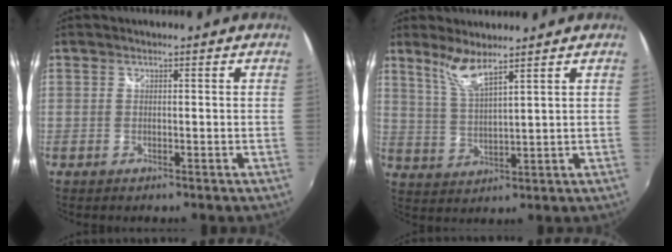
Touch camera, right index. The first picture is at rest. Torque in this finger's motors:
{"motor_torque": [0.01, 0.15, 0.10, 0.08]}